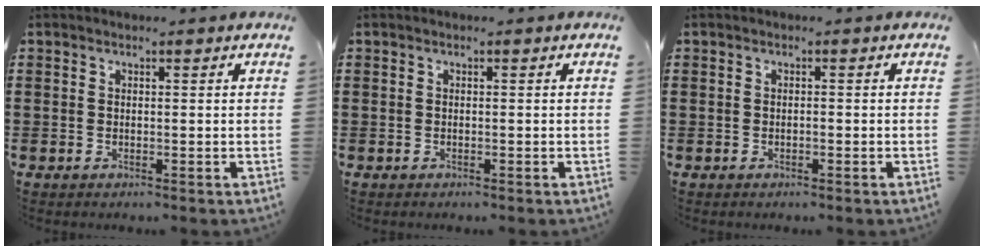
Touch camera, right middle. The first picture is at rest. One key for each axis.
{"total": 0.0}
{"total": 0.6, "fx": -0.4, "fy": 0.2, "fz": 0.4, "tx": -0.010, "ty": -0.002, "tz": -0.007}